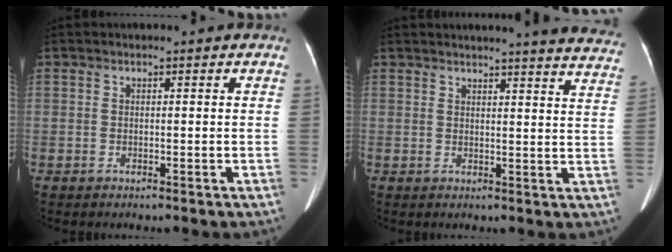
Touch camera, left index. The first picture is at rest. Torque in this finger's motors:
{"motor_torque": [0.24, -0.54, 0.06, 0.04]}